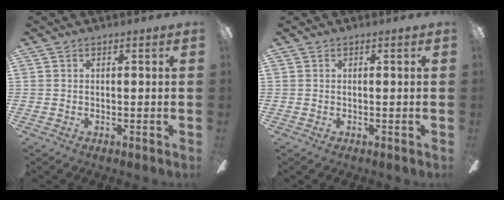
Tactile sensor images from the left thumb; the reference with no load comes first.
{"total": 0.0}